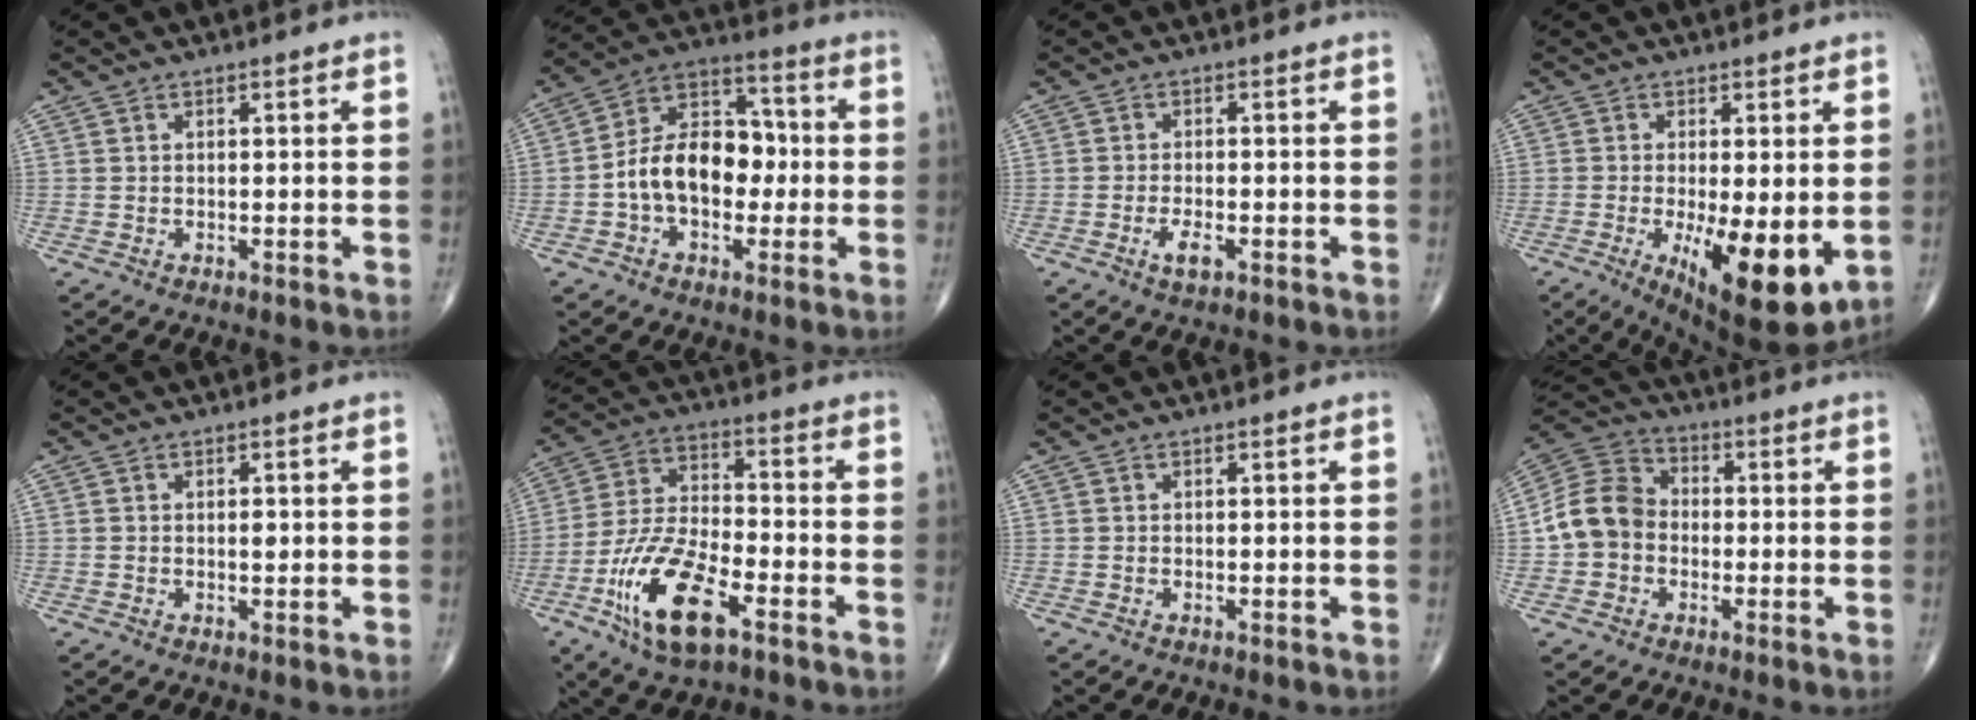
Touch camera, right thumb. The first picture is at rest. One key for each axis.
{"total": 14.7, "fx": -1.6, "fy": 9.8, "fz": 10.8, "tx": -0.155, "ty": 0.047, "tz": -0.036}
{"total": 3.3, "fx": -1.5, "fy": 1.3, "fz": 2.6, "tx": -0.049, "ty": 0.001, "tz": -0.026}
{"total": 13.8, "fx": -3.1, "fy": 4.5, "fz": 12.7, "tx": -0.193, "ty": -0.029, "tz": -0.035}
{"total": 1.1, "fx": 0.0, "fy": 0.6, "fz": 0.9, "tx": -0.012, "ty": 0.000, "tz": -0.001}
{"total": 16.3, "fx": -7.8, "fy": 6.6, "fz": 12.8, "tx": -0.253, "ty": 0.032, "tz": -0.143}
{"total": 0.0}
{"total": 10.4, "fx": -1.3, "fy": 8.7, "fz": 5.6, "tx": -0.094, "ty": 0.035, "tz": -0.038}